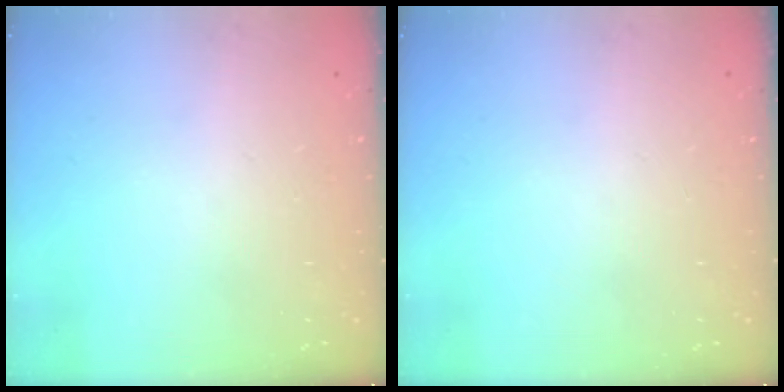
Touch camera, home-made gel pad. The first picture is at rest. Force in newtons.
{"total": 0.0}